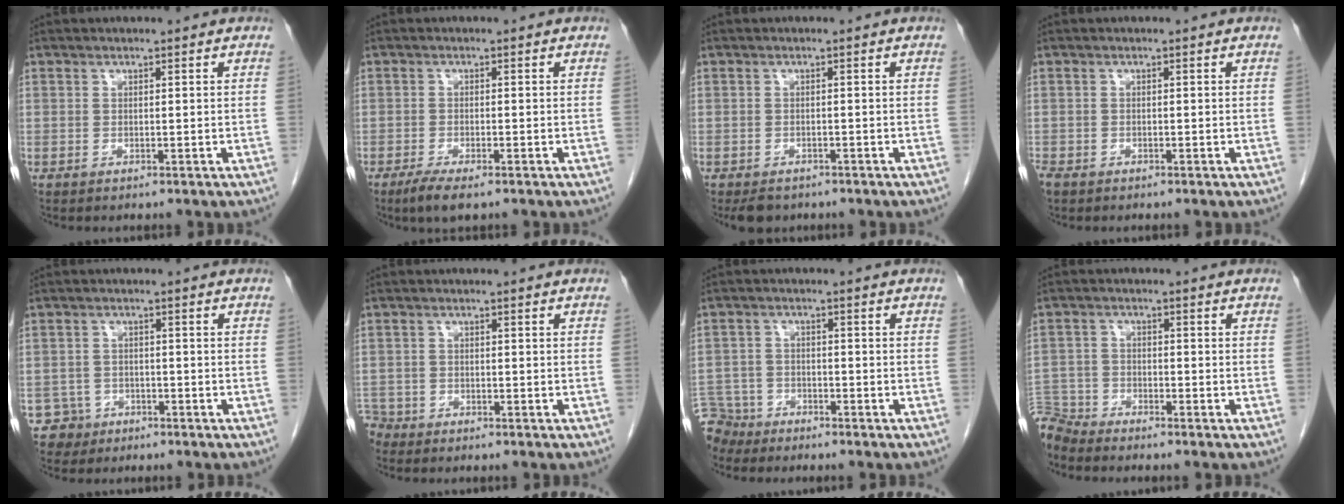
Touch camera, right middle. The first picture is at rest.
{"total": 3.9, "force": [-2.7, 0.9, 2.7], "torque": [-0.053, -0.009, -0.045]}
{"total": 3.3, "force": [-2.6, 1.7, 0.9], "torque": [-0.017, -0.002, -0.035]}
{"total": 1.6, "force": [-1.2, 0.9, 0.6], "torque": [-0.019, -0.003, -0.021]}
{"total": 3.5, "force": [-2.0, 2.8, -0.6], "torque": [0.014, 0.011, -0.034]}
{"total": 3.2, "force": [-2.9, 1.3, -0.3], "torque": [0.002, -0.001, -0.058]}
{"total": 6.4, "force": [-5.7, 2.8, -0.3], "torque": [0.004, -0.004, -0.109]}
{"total": 5.5, "force": [-5.5, 0.5, -0.2], "torque": [0.006, -0.004, -0.107]}